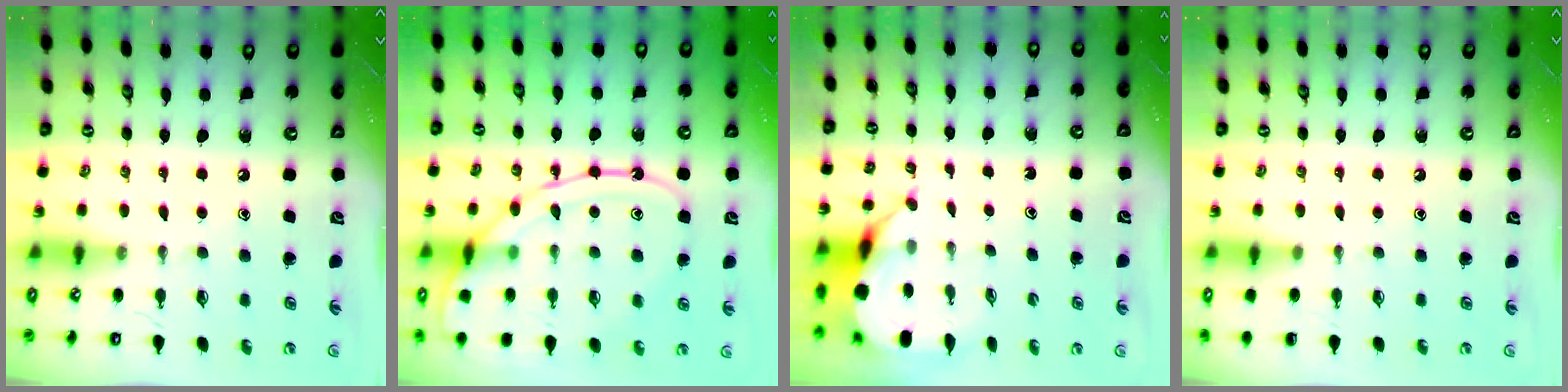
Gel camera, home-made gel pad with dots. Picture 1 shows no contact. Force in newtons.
{"total": 14.8, "press": 14.8, "slide": 1.2}
{"total": 5.4, "press": 5.4, "slide": 0.5}
{"total": 0.0}